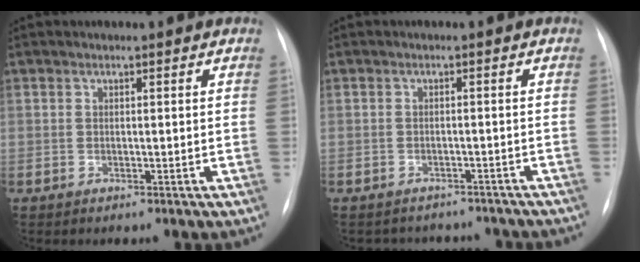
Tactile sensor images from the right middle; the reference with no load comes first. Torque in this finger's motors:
{"motor_torque": [-0.38, -0.38, -0.14, -0.05]}